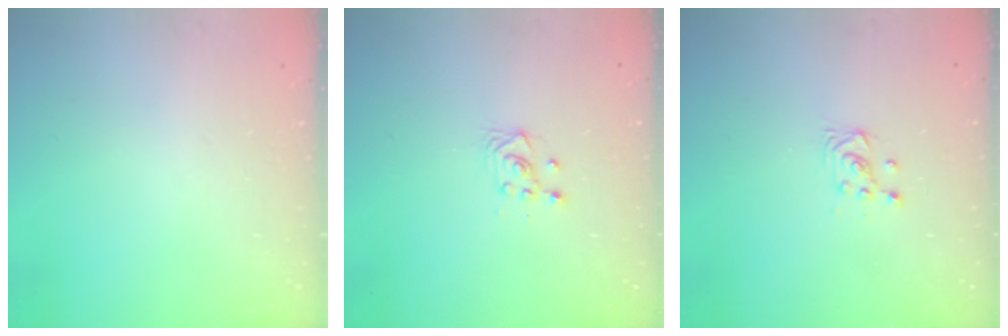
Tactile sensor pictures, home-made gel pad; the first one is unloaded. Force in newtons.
{"total": 4.2, "press": 3.9, "slide": 1.7}
{"total": 3.5, "press": 3.4, "slide": 0.8}